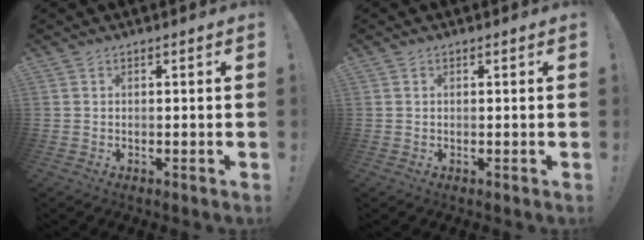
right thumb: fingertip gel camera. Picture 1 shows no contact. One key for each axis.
{"total": 0.0}